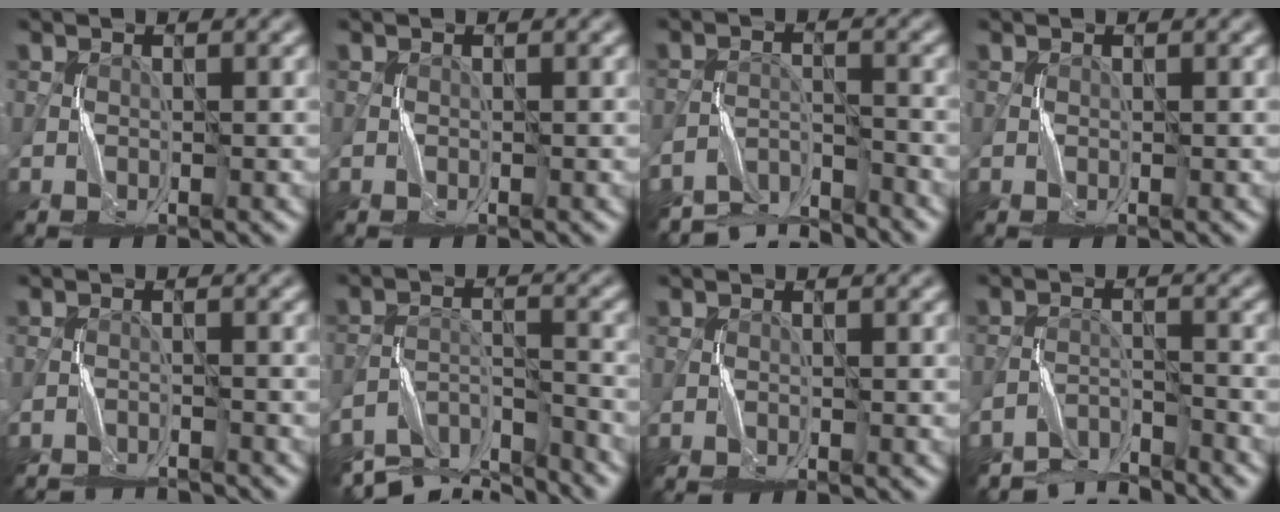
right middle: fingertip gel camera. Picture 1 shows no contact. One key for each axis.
{"total": 0.0}
{"total": 5.8, "fx": -5.6, "fy": 1.0, "fz": 0.9, "tx": -0.010, "ty": -0.010, "tz": -0.104}
{"total": 0.0}
{"total": 6.2, "fx": -6.1, "fy": 0.8, "fz": 0.5, "tx": -0.004, "ty": -0.004, "tz": -0.093}
{"total": 9.4, "fx": -8.6, "fy": 2.5, "fz": 2.8, "tx": -0.052, "ty": -0.008, "tz": -0.137}
{"total": 1.0, "fx": -1.0, "fy": -0.1, "fz": 0.1, "tx": -0.005, "ty": -0.003, "tz": -0.019}
{"total": 4.9, "fx": -4.8, "fy": 0.8, "fz": 0.5, "tx": -0.005, "ty": -0.008, "tz": -0.091}